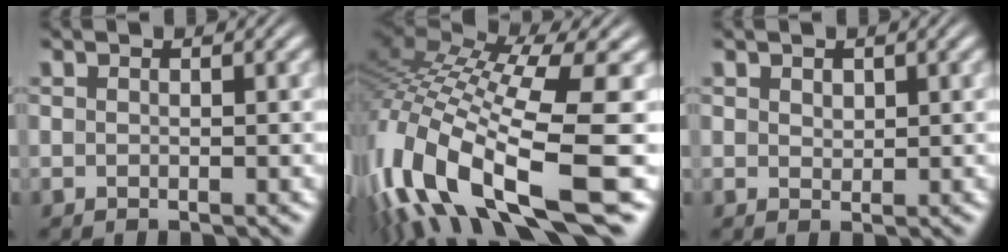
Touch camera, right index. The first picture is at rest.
{"total": 12.3, "force": [-1.8, 6.7, 10.1], "torque": [-0.223, -0.024, -0.016]}
{"total": 1.2, "force": [0.8, 0.8, 0.4], "torque": [-0.009, -0.002, 0.020]}